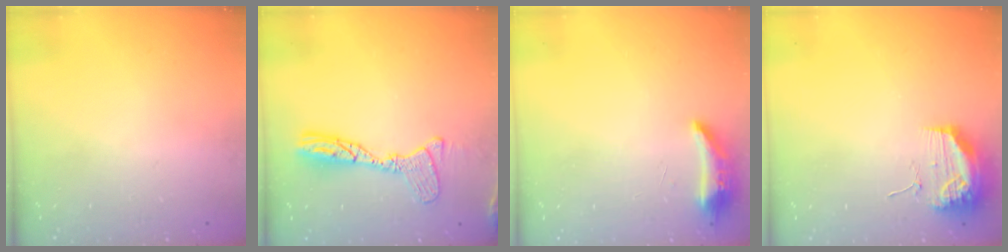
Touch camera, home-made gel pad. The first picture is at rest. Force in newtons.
{"total": 13.5, "press": 13.5, "slide": 1.3}
{"total": 8.3, "press": 8.1, "slide": 1.5}
{"total": 17.0, "press": 13.3, "slide": 10.6}